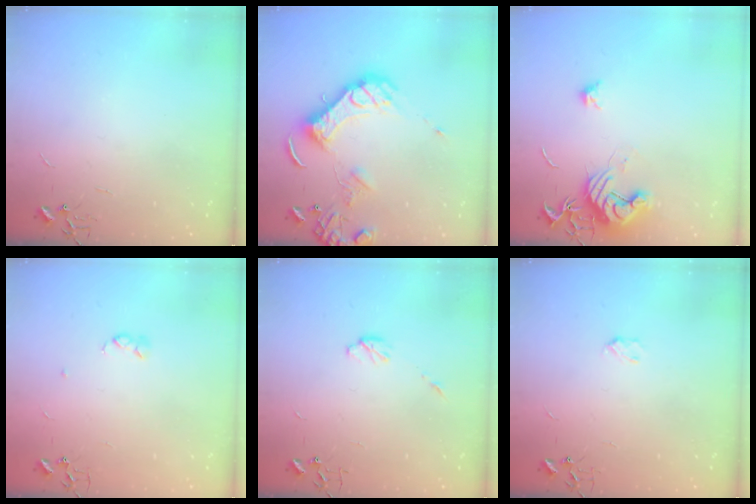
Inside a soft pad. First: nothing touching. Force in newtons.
{"total": 15.3, "press": 15.2, "slide": 2.3}
{"total": 13.1, "press": 13.1, "slide": 1.0}
{"total": 3.2, "press": 3.1, "slide": 0.6}
{"total": 4.9, "press": 4.9, "slide": 0.6}
{"total": 2.8, "press": 2.8, "slide": 0.5}